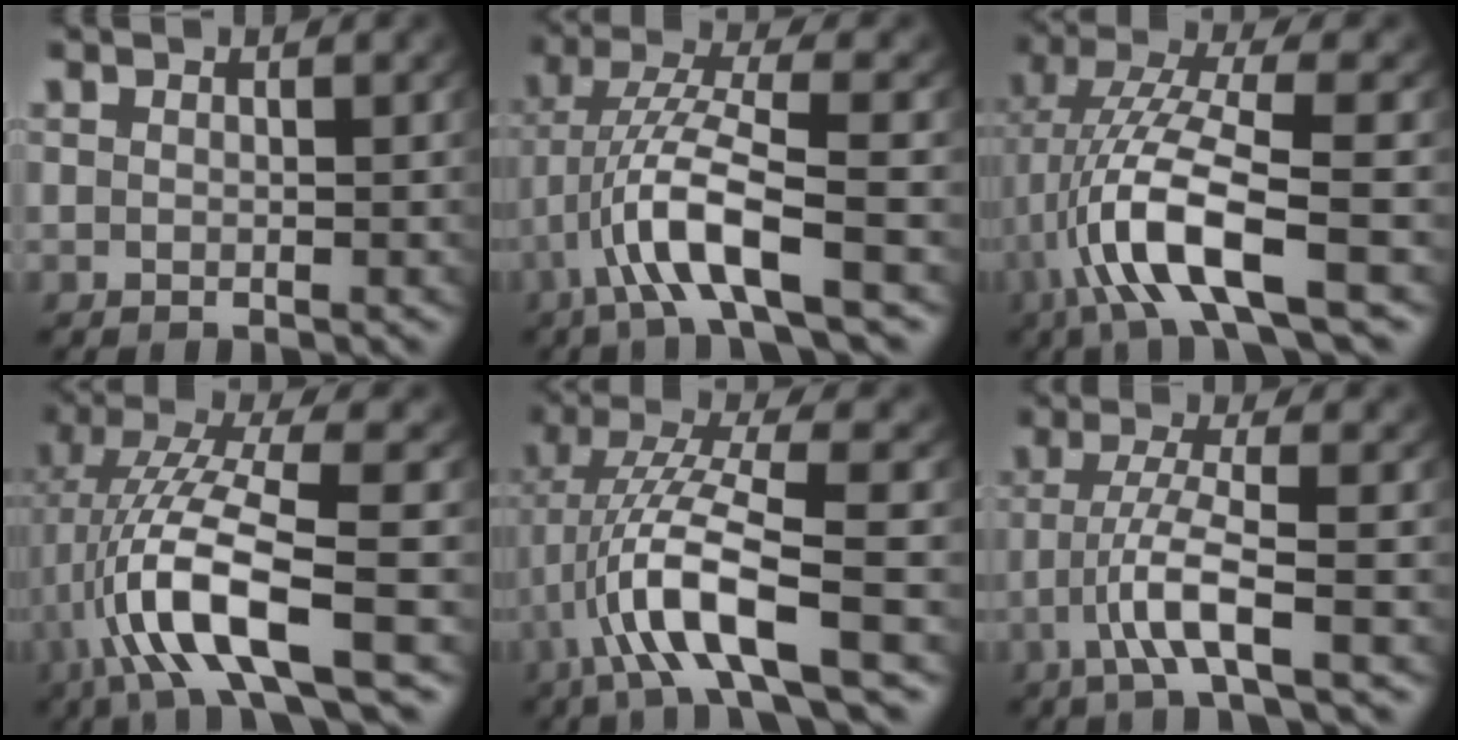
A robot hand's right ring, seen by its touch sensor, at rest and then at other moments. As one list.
[{"total": 5.8, "force": [-1.4, 1.6, 5.4], "torque": [-0.128, -0.017, -0.015]}, {"total": 8.5, "force": [-1.7, 3.4, 7.6], "torque": [-0.173, -0.025, -0.018]}, {"total": 9.4, "force": [-1.7, 3.9, 8.4], "torque": [-0.181, -0.023, -0.018]}, {"total": 7.2, "force": [-1.5, 2.6, 6.6], "torque": [-0.152, -0.018, -0.018]}, {"total": 4.3, "force": [-2.0, 0.4, 3.7], "torque": [-0.088, -0.017, -0.028]}]